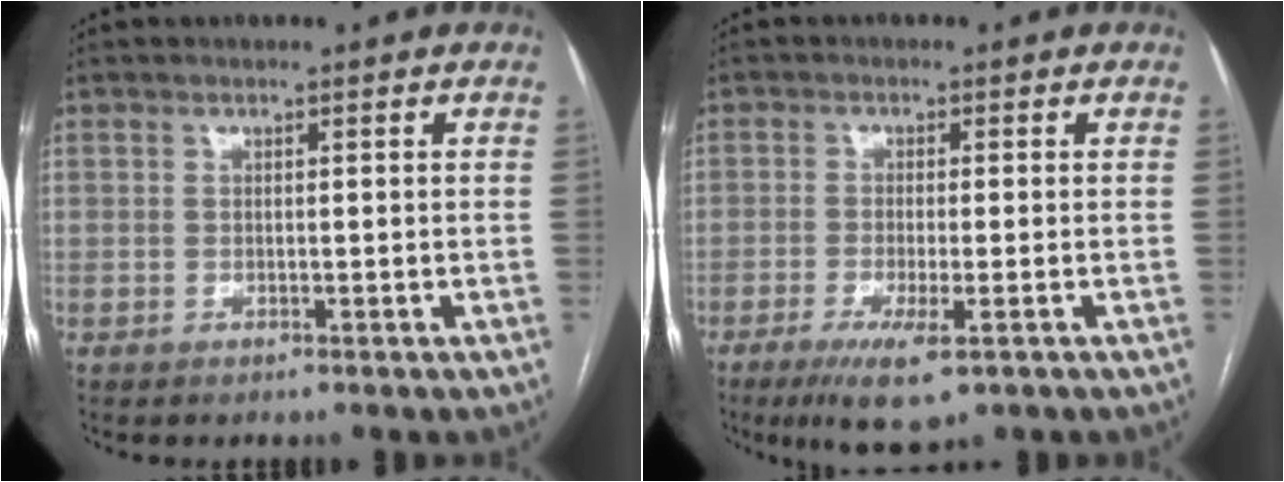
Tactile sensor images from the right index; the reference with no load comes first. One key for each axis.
{"total": 6.6, "fx": -3.5, "fy": 1.1, "fz": 5.5, "tx": -0.100, "ty": -0.018, "tz": -0.055}